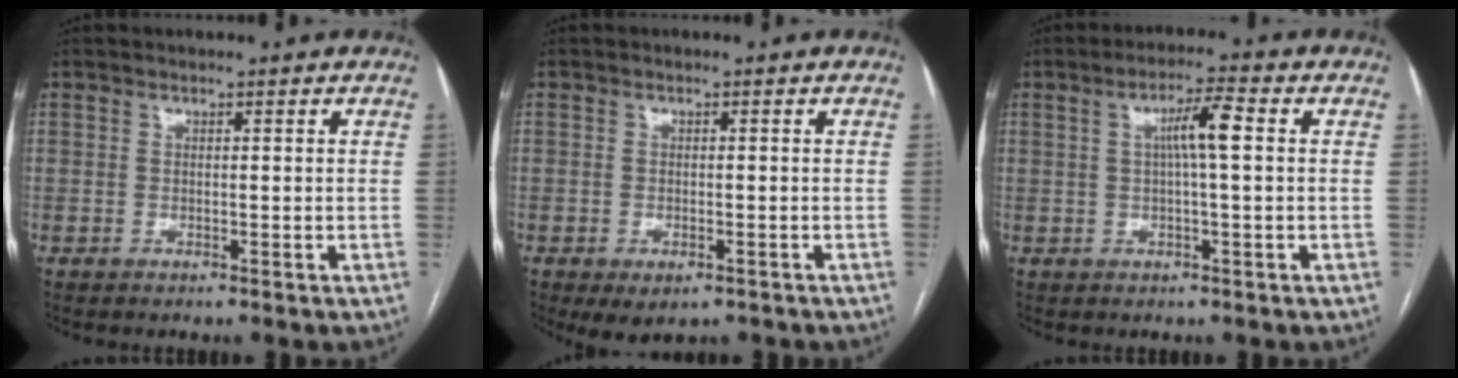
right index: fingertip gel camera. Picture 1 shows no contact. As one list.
[{"total": 4.0, "force": [-2.4, 1.9, 2.5], "torque": [-0.035, -0.006, -0.024]}, {"total": 5.3, "force": [0.9, 0.2, 5.3], "torque": [-0.095, 0.012, 0.014]}]